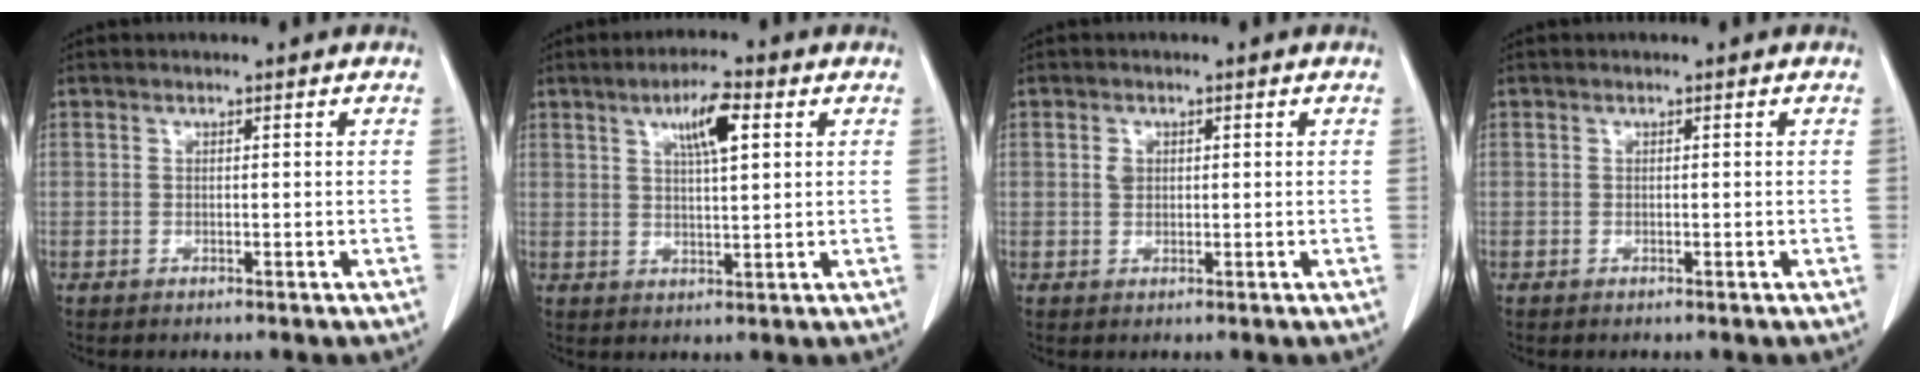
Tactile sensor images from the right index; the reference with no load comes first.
{"total": 6.3, "force": [2.7, 1.1, 5.6], "torque": [-0.098, 0.005, 0.045]}
{"total": 1.5, "force": [0.4, 1.2, 0.9], "torque": [-0.015, 0.003, 0.007]}
{"total": 0.0}